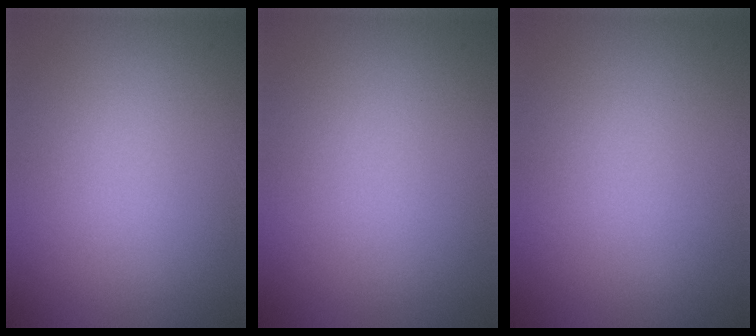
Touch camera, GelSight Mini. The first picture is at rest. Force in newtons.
{"total": 0.0}
{"total": 0.0}